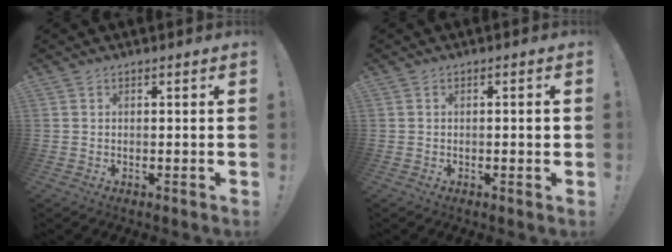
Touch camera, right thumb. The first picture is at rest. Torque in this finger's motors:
{"motor_torque": [0.05, -0.19, -0.03, 0.15, -0.06]}